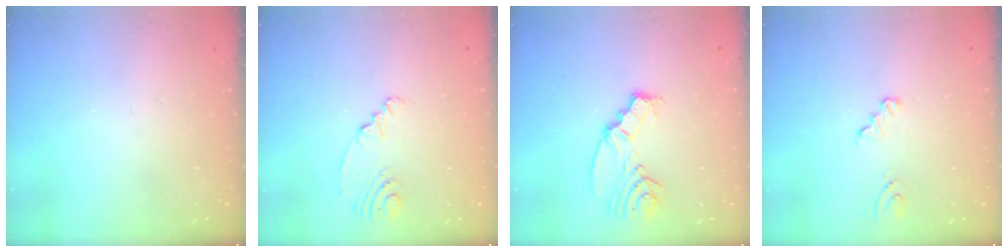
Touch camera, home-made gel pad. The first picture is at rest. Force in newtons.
{"total": 3.4, "press": 2.6, "slide": 2.1}
{"total": 7.2, "press": 7.2, "slide": 0.5}
{"total": 2.1, "press": 2.1, "slide": 0.2}